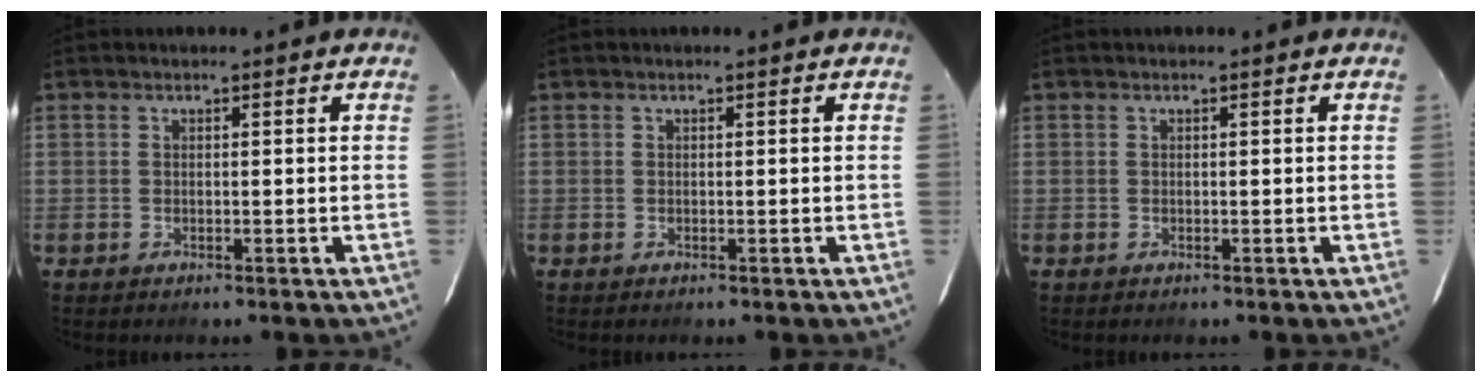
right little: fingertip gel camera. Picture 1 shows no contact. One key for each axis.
{"total": 0.0}
{"total": 0.0}